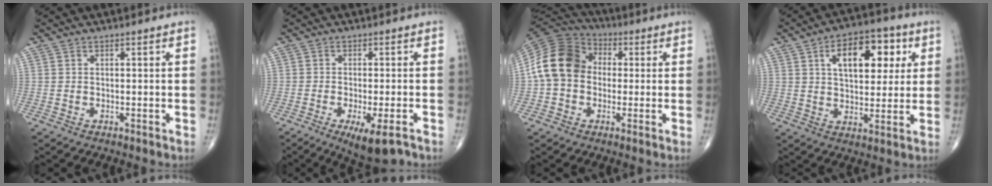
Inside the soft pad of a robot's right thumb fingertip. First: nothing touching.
{"total": 8.5, "force": [-4.7, 2.3, 6.7], "torque": [-0.101, -0.006, -0.070]}
{"total": 14.0, "force": [0.4, 11.2, 8.4], "torque": [-0.148, 0.037, -0.006]}
{"total": 14.3, "force": [4.9, 7.7, 11.0], "torque": [-0.130, 0.000, 0.073]}